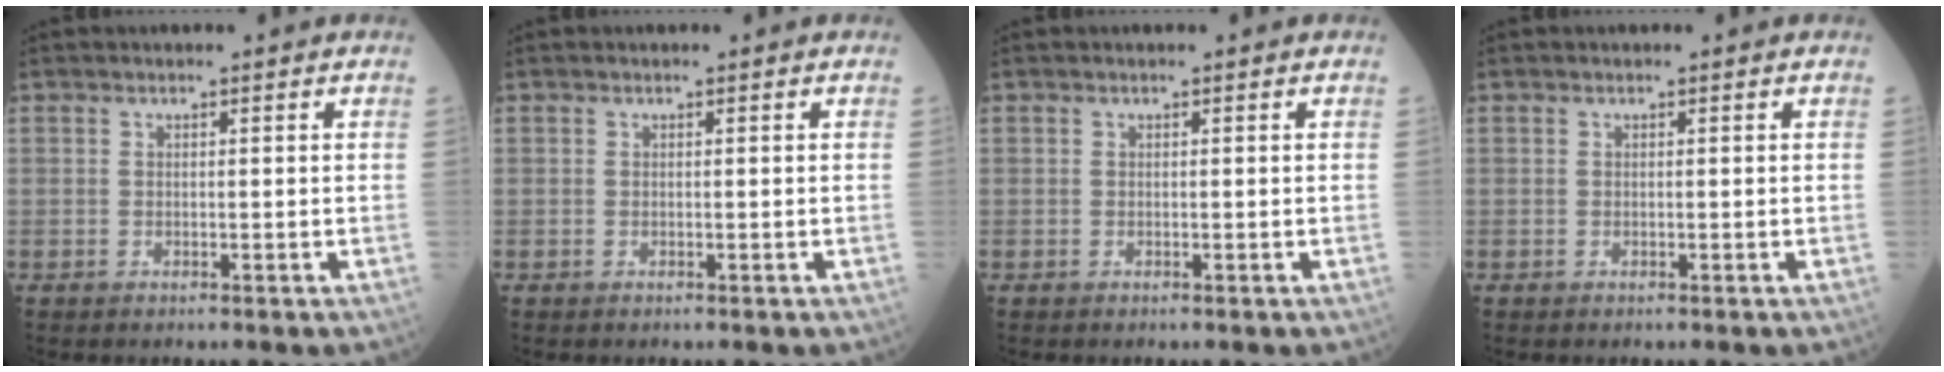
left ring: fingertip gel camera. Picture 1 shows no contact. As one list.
[{"total": 0.0}, {"total": 0.0}, {"total": 0.0}]